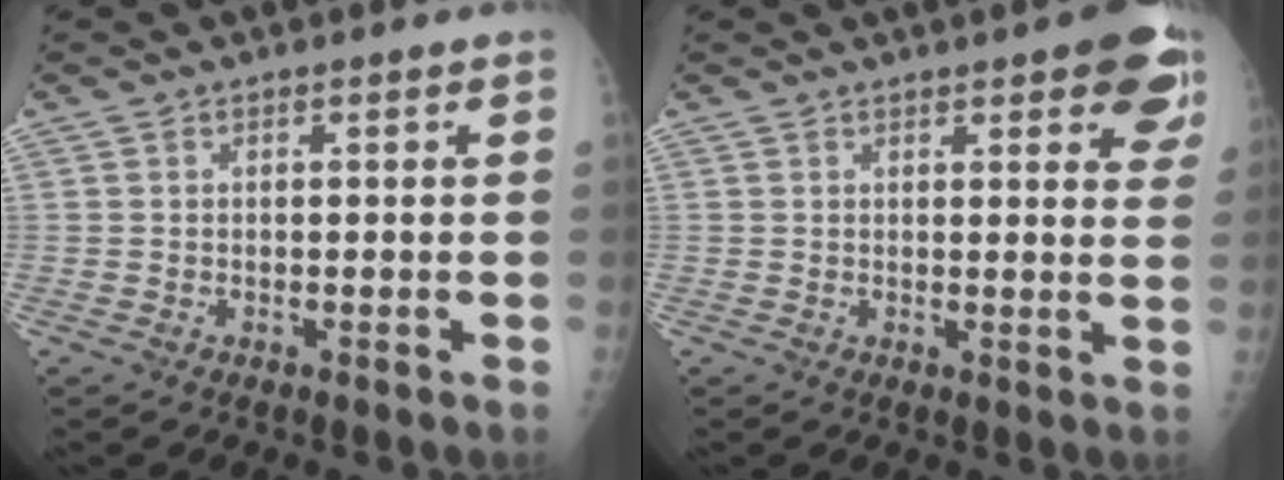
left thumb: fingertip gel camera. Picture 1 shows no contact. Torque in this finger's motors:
{"motor_torque": [1.03, 1.04, 0.53, -0.69, 0.04]}